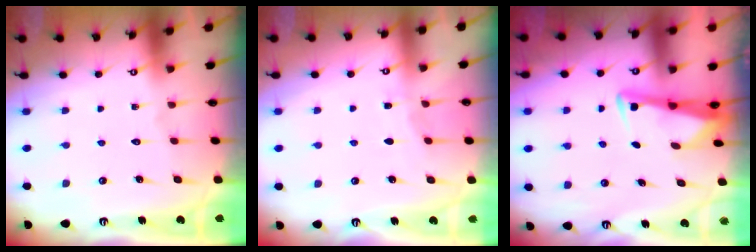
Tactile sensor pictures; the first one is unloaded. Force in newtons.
{"total": 3.6, "press": 3.5, "slide": 0.5}
{"total": 3.3, "press": 3.2, "slide": 0.5}